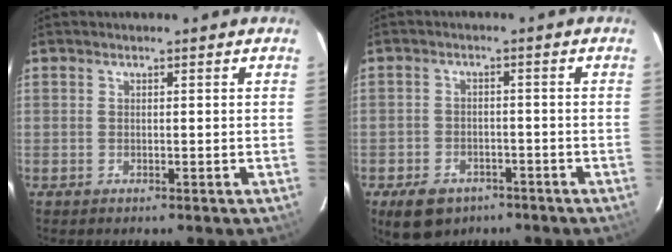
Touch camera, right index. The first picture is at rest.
{"total": 8.7, "force": [-5.6, 5.6, 3.6], "torque": [-0.091, 0.006, -0.078]}